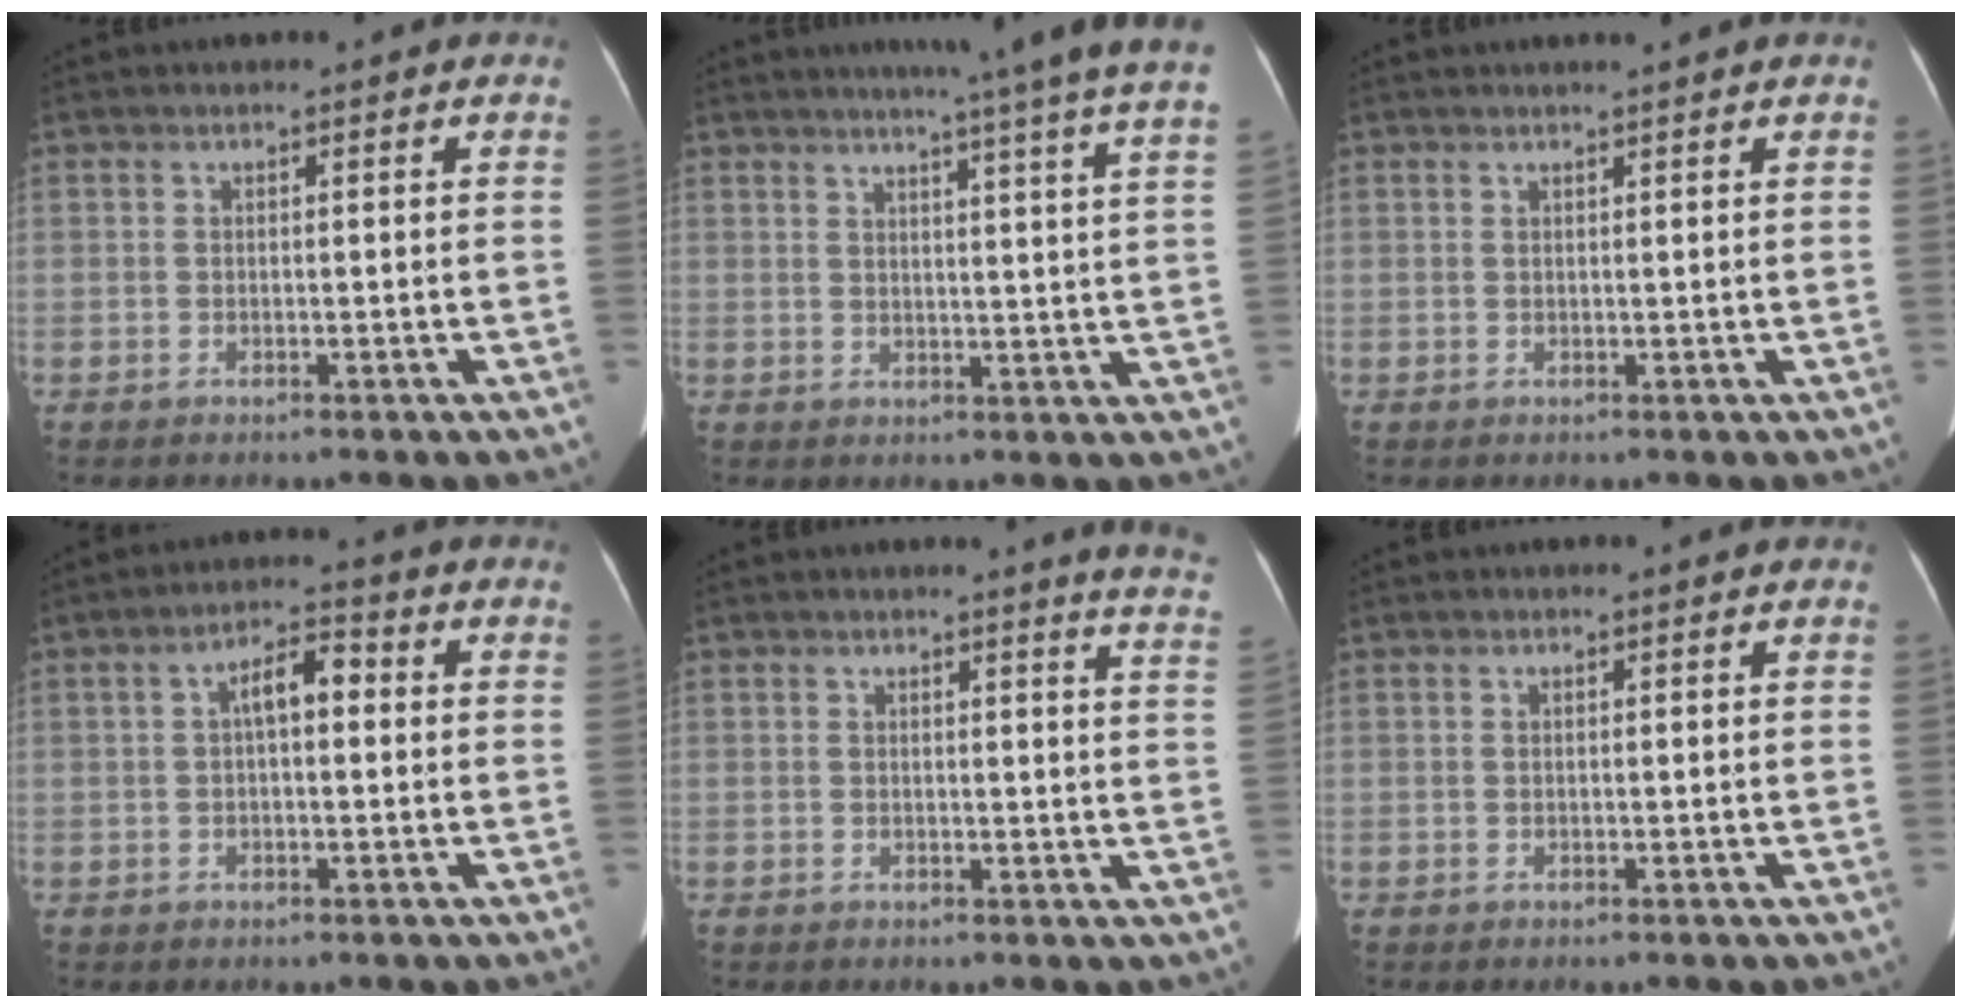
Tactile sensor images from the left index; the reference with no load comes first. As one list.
[{"total": 16.8, "force": [14.3, -1.8, 8.7], "torque": [-0.125, -0.031, 0.161]}, {"total": 2.2, "force": [2.0, -0.4, 0.9], "torque": [-0.010, 0.010, 0.030]}, {"total": 4.7, "force": [0.6, 1.9, 4.3], "torque": [-0.071, 0.024, 0.008]}, {"total": 7.4, "force": [7.0, -0.9, 2.4], "torque": [-0.019, -0.056, 0.047]}, {"total": 1.2, "force": [1.2, 0.1, 0.4], "torque": [-0.010, 0.013, 0.015]}]